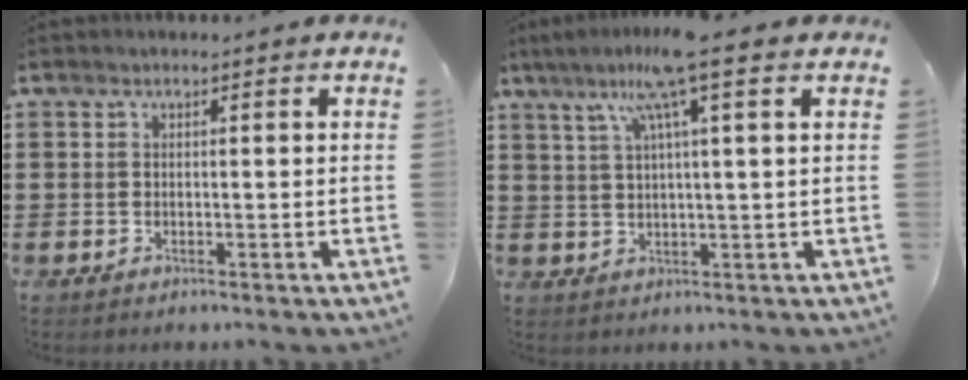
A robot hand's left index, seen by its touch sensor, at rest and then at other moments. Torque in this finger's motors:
{"motor_torque": [2.14, 0.00, 0.91, 0.21]}